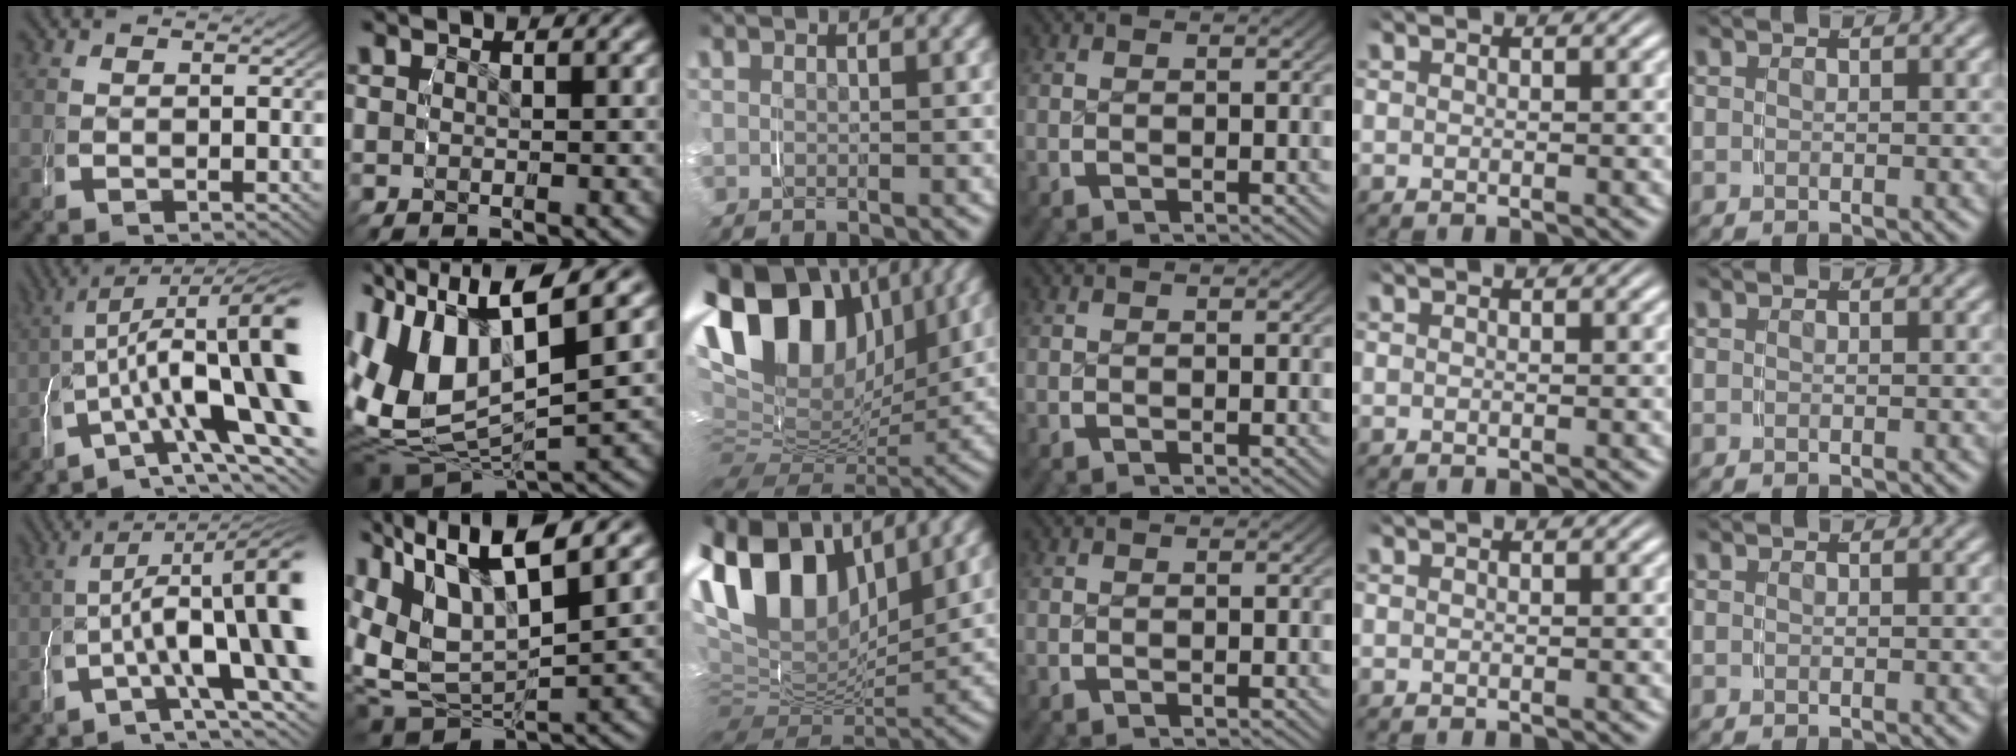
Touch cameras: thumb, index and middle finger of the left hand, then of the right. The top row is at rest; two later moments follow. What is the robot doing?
{"motion": "grasp_and_lifting", "object": "keyboard"}